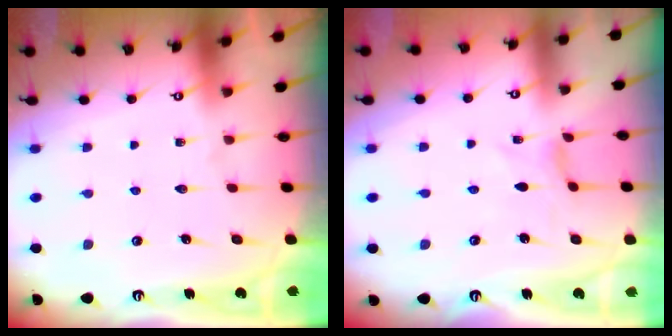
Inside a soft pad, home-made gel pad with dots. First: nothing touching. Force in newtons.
{"total": 0.0}